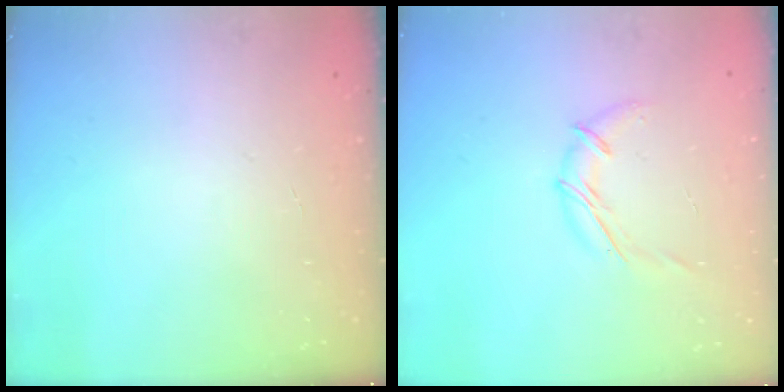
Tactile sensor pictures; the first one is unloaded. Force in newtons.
{"total": 7.6, "press": 7.5, "slide": 0.8}